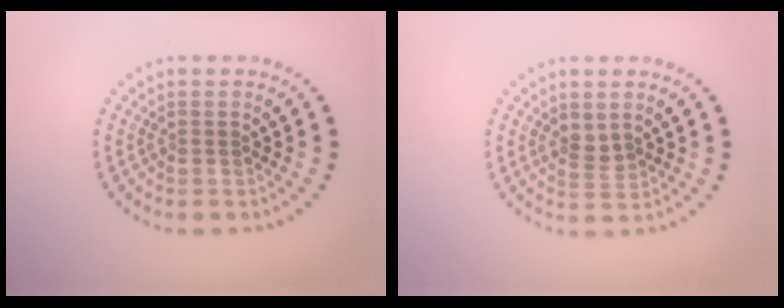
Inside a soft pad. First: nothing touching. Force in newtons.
{"total": 1.5, "press": 1.2, "slide": 0.9}